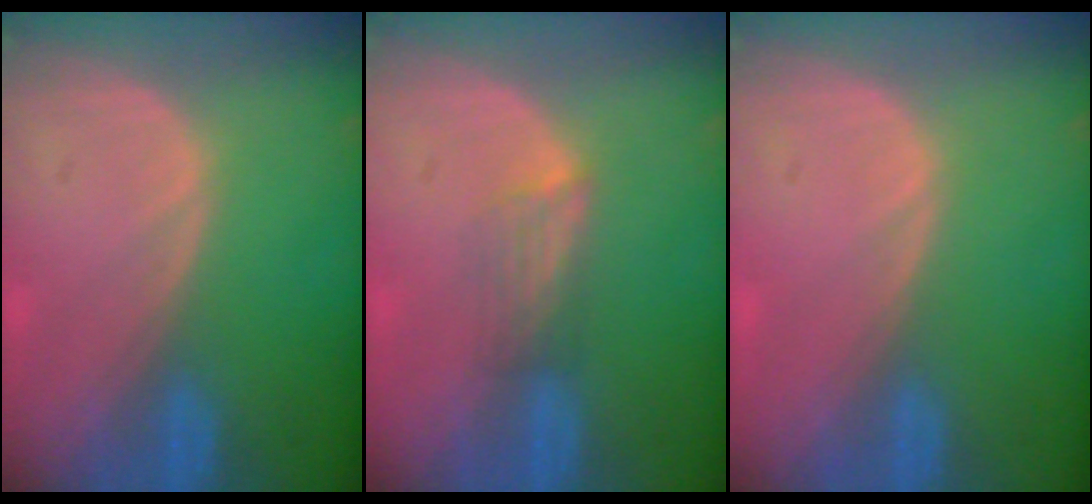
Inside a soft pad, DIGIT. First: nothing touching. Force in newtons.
{"total": 2.8, "press": 2.5, "slide": 1.4}
{"total": 0.6, "press": 0.1, "slide": 0.6}